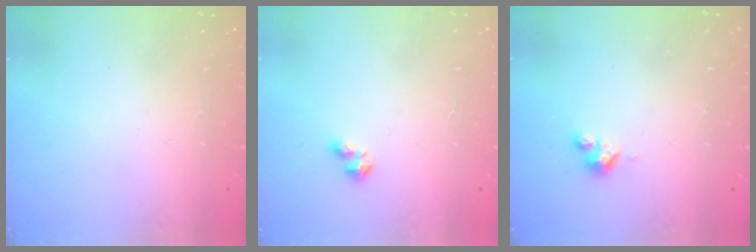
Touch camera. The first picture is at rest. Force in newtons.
{"total": 2.4, "press": 2.4, "slide": 0.4}
{"total": 3.6, "press": 3.6, "slide": 0.4}